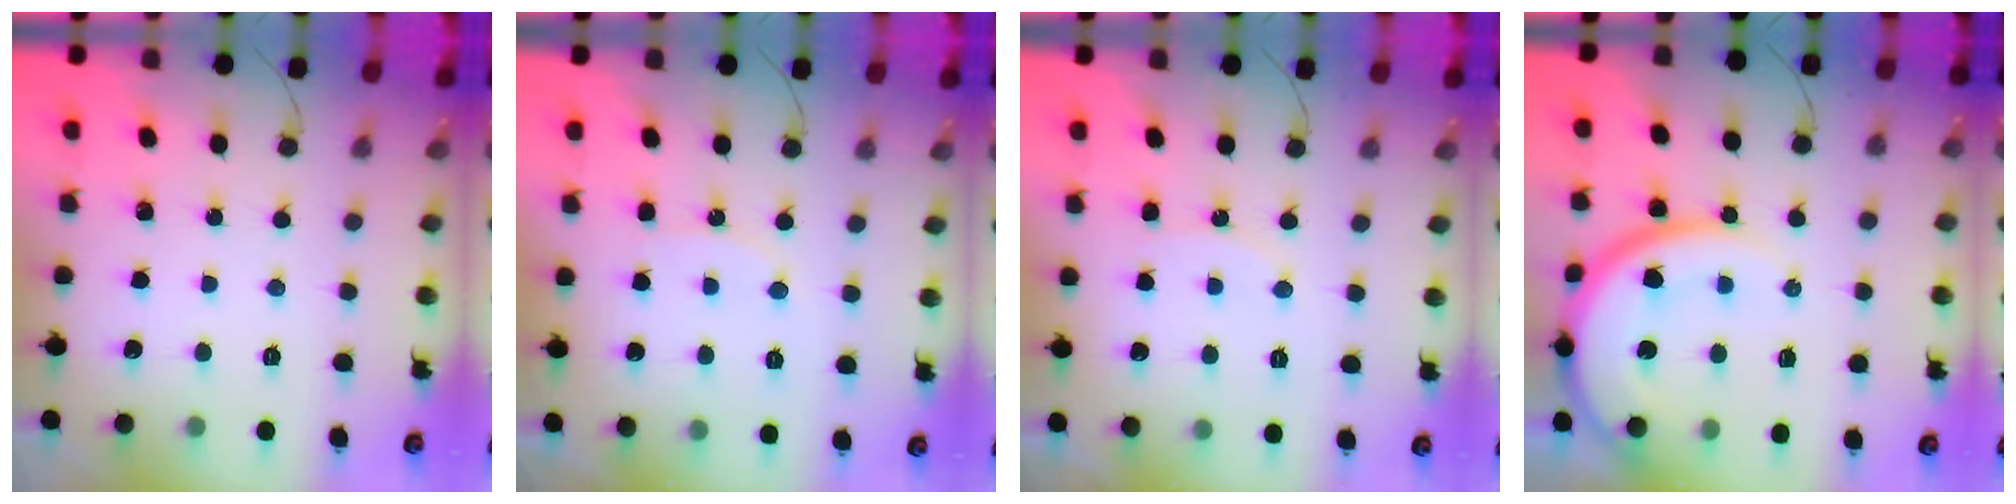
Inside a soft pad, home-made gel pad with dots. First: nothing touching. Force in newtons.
{"total": 7.1, "press": 6.8, "slide": 1.9}
{"total": 6.5, "press": 6.2, "slide": 1.9}
{"total": 13.9, "press": 13.8, "slide": 1.4}